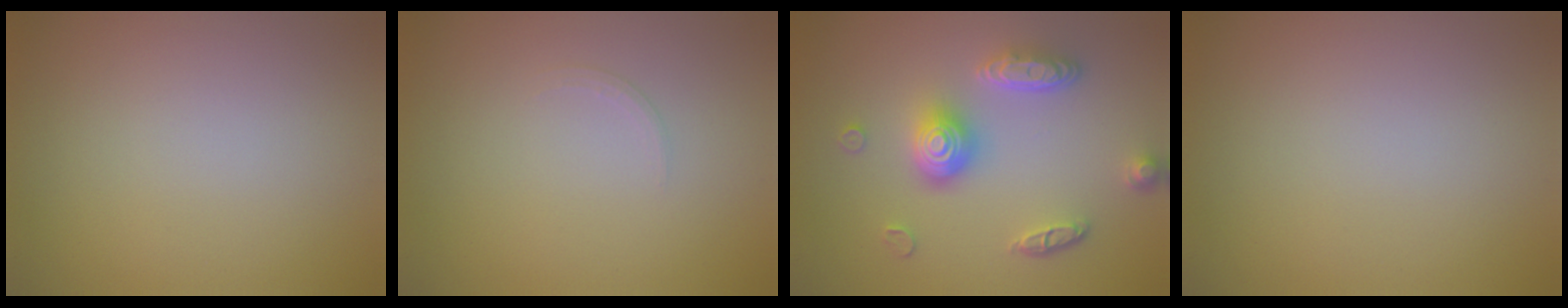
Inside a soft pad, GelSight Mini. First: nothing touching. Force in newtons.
{"total": 0.7, "press": 0.7, "slide": 0.1}
{"total": 4.7, "press": 3.6, "slide": 3.1}
{"total": 0.0}